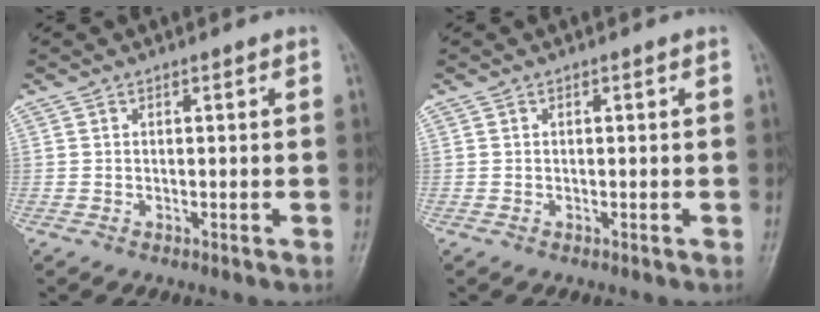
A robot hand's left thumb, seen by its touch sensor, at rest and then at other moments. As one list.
[{"total": 0.0}]